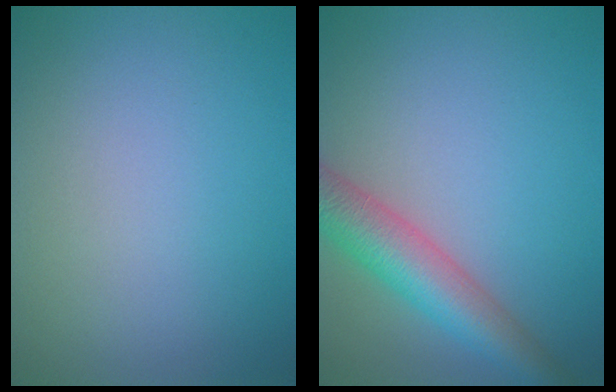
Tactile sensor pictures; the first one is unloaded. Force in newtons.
{"total": 5.9, "press": 5.9, "slide": 0.2}